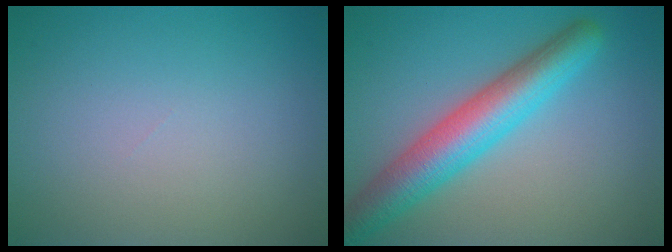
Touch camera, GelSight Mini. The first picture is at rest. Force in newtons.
{"total": 6.7, "press": 6.7, "slide": 0.2}